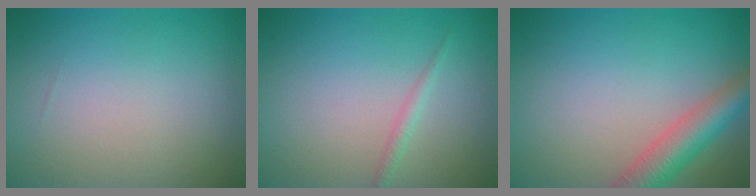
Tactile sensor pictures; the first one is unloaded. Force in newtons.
{"total": 1.0, "press": 1.0, "slide": 0.1}
{"total": 4.7, "press": 4.7, "slide": 0.3}